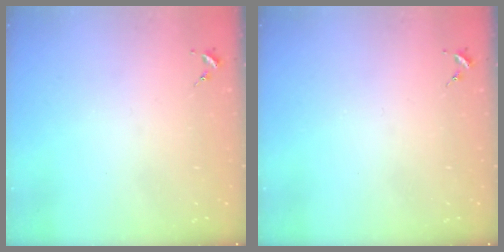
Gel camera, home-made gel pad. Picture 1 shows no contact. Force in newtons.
{"total": 0.0}